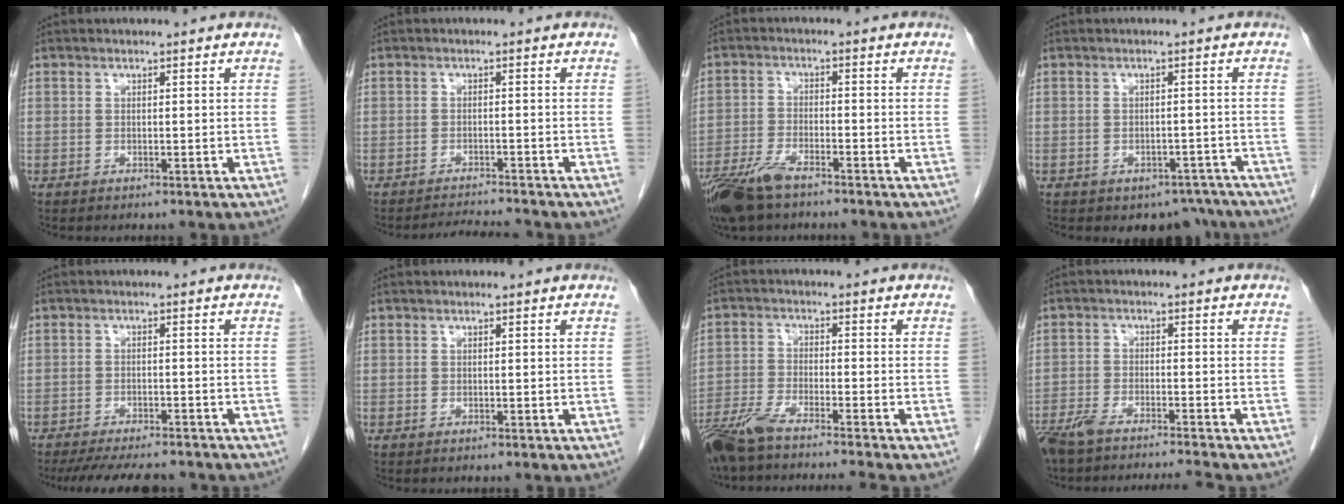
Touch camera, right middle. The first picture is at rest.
{"total": 3.5, "force": [-3.5, -0.7, 0.2], "torque": [-0.008, -0.012, -0.055]}
{"total": 8.1, "force": [-6.4, 2.0, 4.6], "torque": [-0.096, -0.019, -0.121]}
{"total": 5.6, "force": [-4.5, 3.3, 0.8], "torque": [0.013, 0.011, -0.054]}
{"total": 11.5, "force": [-10.2, 2.5, 4.7], "torque": [-0.072, -0.007, -0.136]}
{"total": 0.0}
{"total": 9.7, "force": [-8.3, -0.7, 4.9], "torque": [-0.082, -0.027, -0.145]}
{"total": 9.2, "force": [-8.3, -0.3, 4.0], "torque": [-0.063, -0.009, -0.137]}